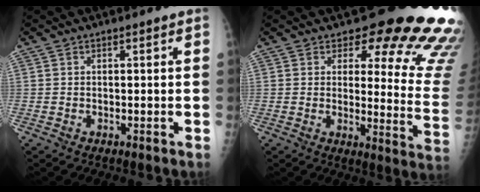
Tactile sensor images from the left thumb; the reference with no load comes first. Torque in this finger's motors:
{"motor_torque": [0.51, 0.62, 1.00, -1.77, 0.04]}